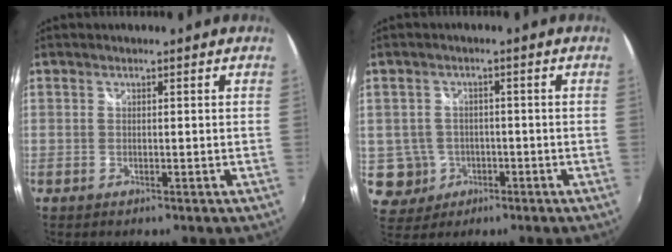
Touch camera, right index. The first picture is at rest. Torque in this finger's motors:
{"motor_torque": [-0.39, 0.13, -0.73, -0.21]}